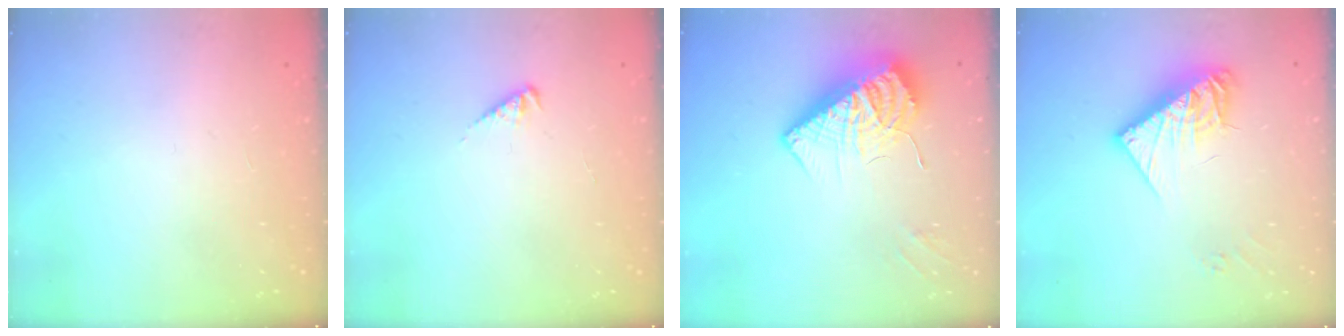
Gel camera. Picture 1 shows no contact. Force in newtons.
{"total": 2.6, "press": 2.6, "slide": 0.4}
{"total": 14.0, "press": 13.9, "slide": 1.2}
{"total": 12.5, "press": 12.4, "slide": 1.1}